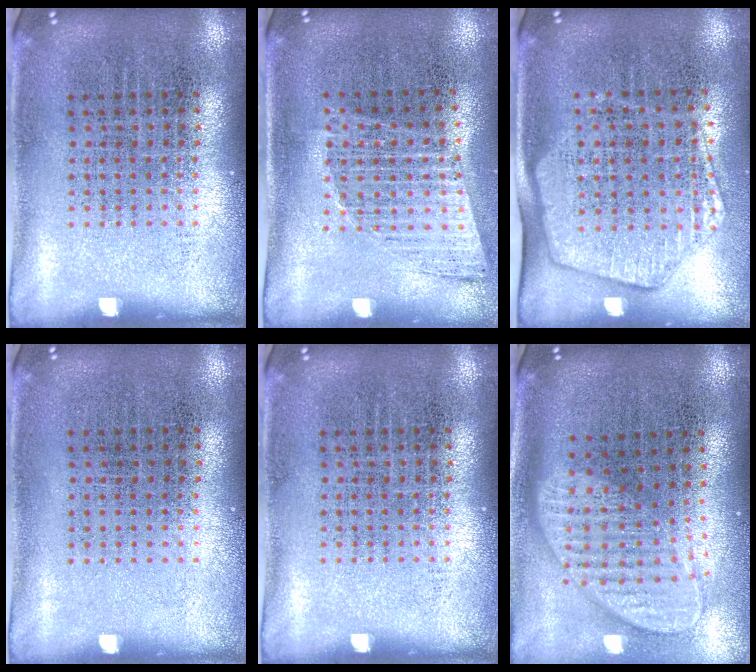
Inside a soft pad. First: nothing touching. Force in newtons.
{"total": 1.0, "press": 1.0, "slide": 0.4}
{"total": 1.8, "press": 1.5, "slide": 0.9}
{"total": 0.0}
{"total": 0.0}
{"total": 2.0, "press": 1.5, "slide": 1.3}